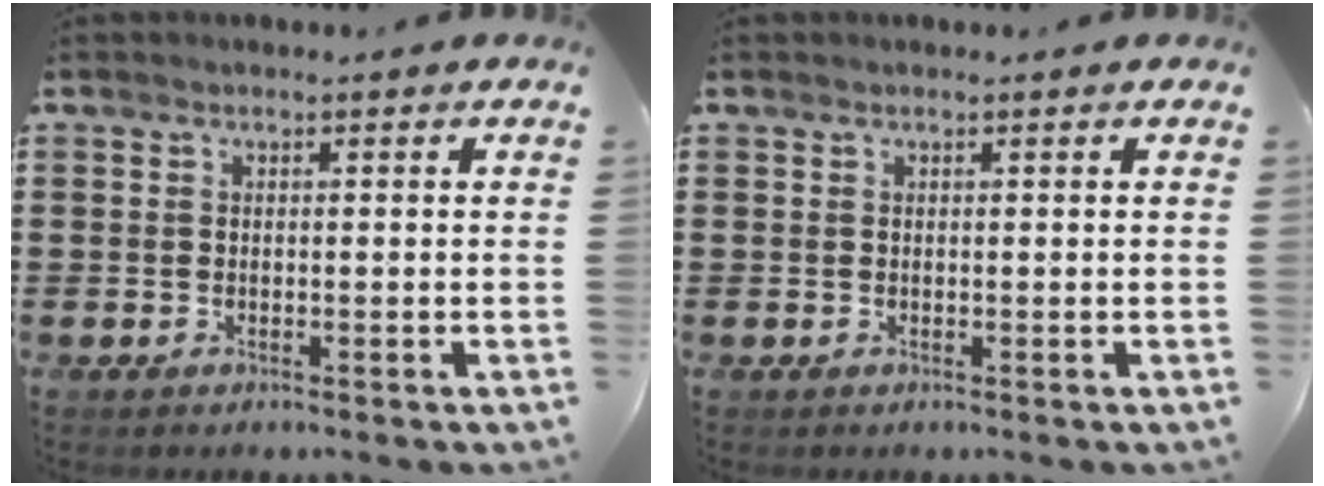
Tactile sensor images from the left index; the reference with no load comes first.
{"total": 0.0}